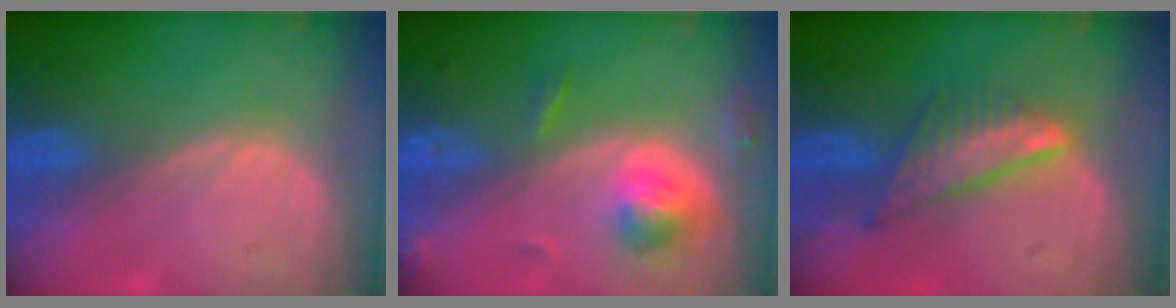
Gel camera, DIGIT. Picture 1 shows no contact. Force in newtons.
{"total": 5.4, "press": 5.0, "slide": 2.1}
{"total": 7.5, "press": 6.4, "slide": 3.9}